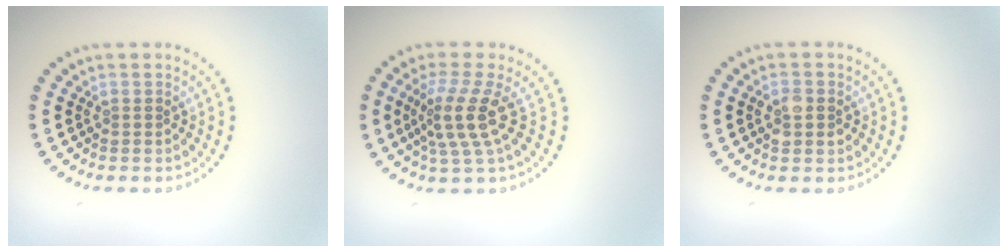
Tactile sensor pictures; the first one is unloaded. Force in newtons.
{"total": 3.9, "press": 3.0, "slide": 2.5}
{"total": 2.3, "press": 2.3, "slide": 0.2}